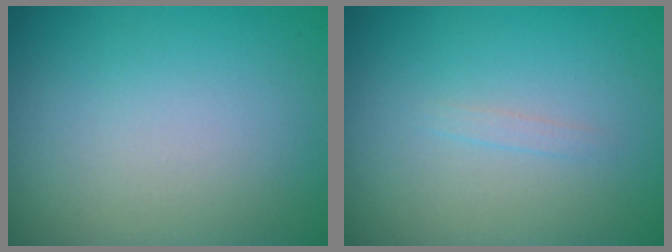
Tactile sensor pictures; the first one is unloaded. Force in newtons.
{"total": 0.6, "press": 0.6, "slide": 0.1}